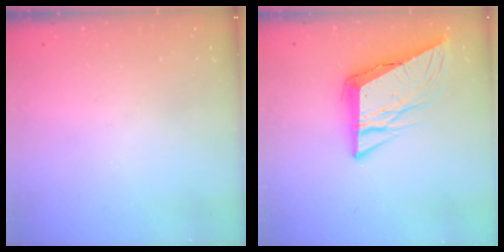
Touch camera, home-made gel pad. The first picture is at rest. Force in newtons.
{"total": 11.4, "press": 11.2, "slide": 1.9}